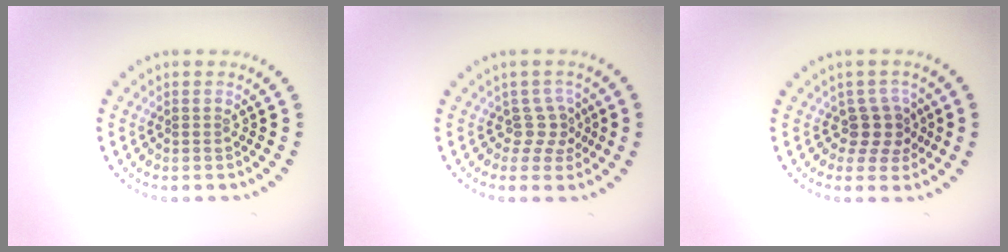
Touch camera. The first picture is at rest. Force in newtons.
{"total": 2.1, "press": 1.5, "slide": 1.5}
{"total": 2.6, "press": 2.0, "slide": 1.5}